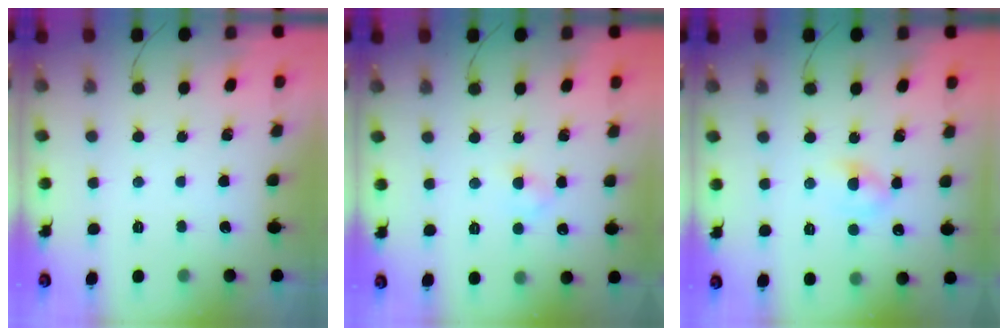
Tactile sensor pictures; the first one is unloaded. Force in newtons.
{"total": 2.4, "press": 2.1, "slide": 1.2}
{"total": 4.0, "press": 3.7, "slide": 1.4}